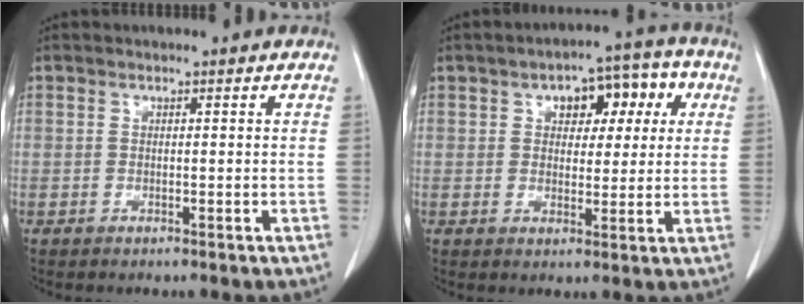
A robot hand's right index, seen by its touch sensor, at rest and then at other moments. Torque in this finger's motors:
{"motor_torque": [0.48, 0.32, 0.14, 0.07]}